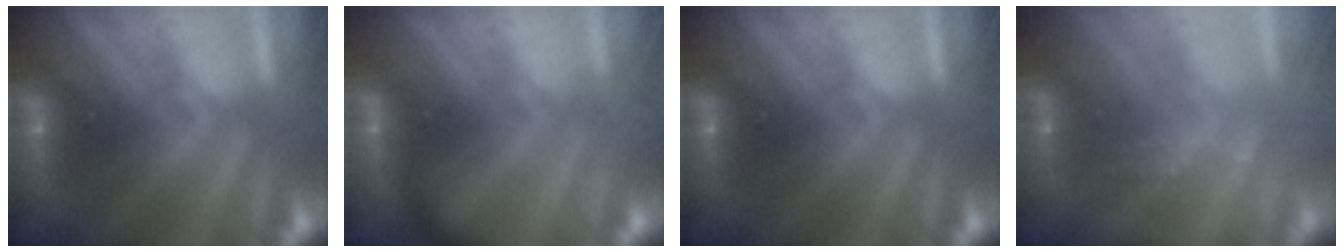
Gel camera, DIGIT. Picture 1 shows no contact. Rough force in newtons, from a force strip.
{"total": 2.1}
{"total": 0.0}
{"total": 2.4}